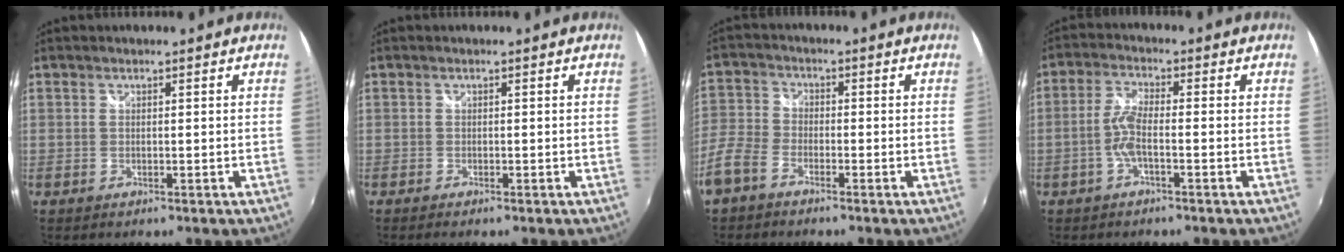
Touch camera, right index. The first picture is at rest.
{"total": 0.7, "force": [-0.7, 0.1, 0.3], "torque": [-0.008, -0.004, -0.014]}
{"total": 7.3, "force": [-4.7, 4.1, 3.8], "torque": [-0.095, 0.007, -0.107]}
{"total": 4.4, "force": [-1.6, 0.7, 4.0], "torque": [-0.093, 0.006, -0.033]}